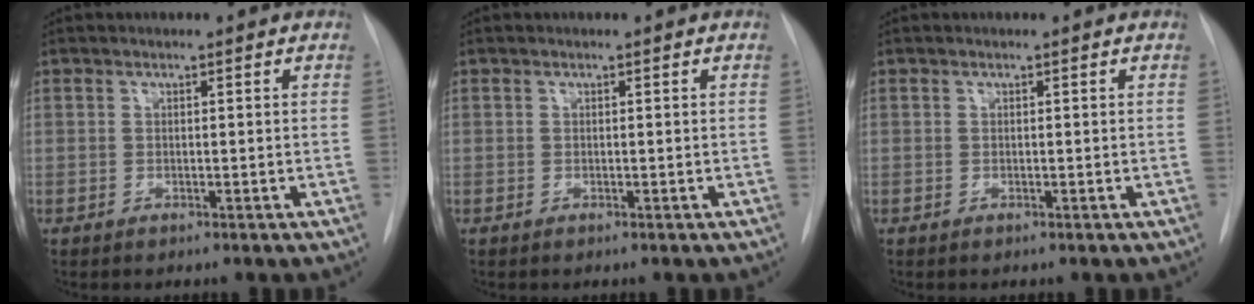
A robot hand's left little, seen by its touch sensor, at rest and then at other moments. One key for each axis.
{"total": 0.0}
{"total": 0.0}